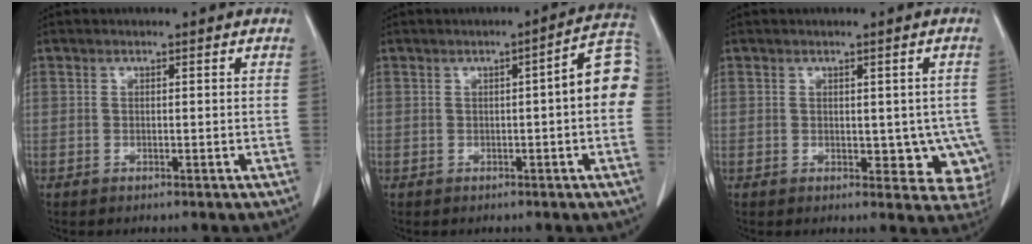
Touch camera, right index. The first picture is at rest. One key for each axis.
{"total": 7.4, "fx": 0.1, "fy": 1.0, "fz": 7.3, "tx": -0.084, "ty": 0.024, "tz": -0.007}
{"total": 6.8, "fx": -0.7, "fy": 4.0, "fz": 5.4, "tx": -0.030, "ty": 0.004, "tz": -0.001}